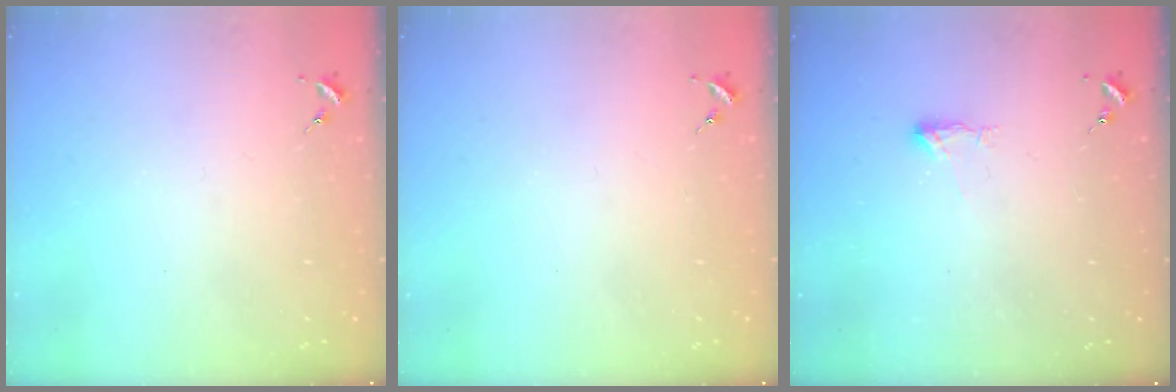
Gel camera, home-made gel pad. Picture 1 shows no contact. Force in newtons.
{"total": 0.0}
{"total": 5.2, "press": 5.2, "slide": 0.8}